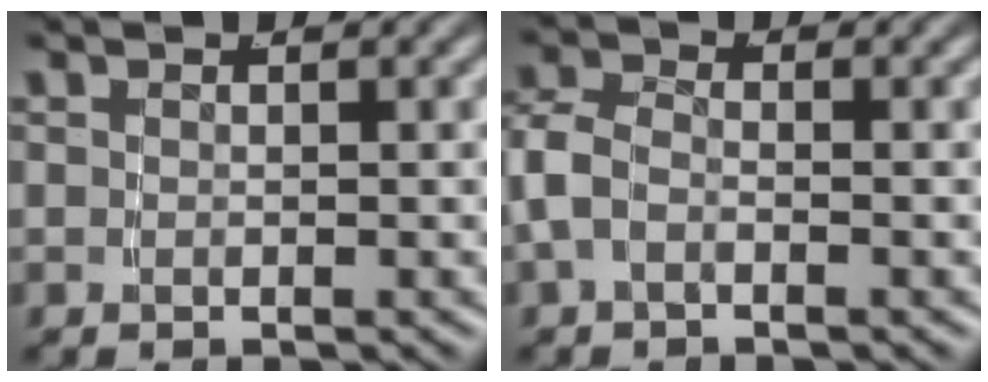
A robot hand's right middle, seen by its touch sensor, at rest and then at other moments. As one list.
[{"total": 3.5, "force": [-0.3, 2.9, 1.9], "torque": [-0.058, -0.012, -0.006]}]